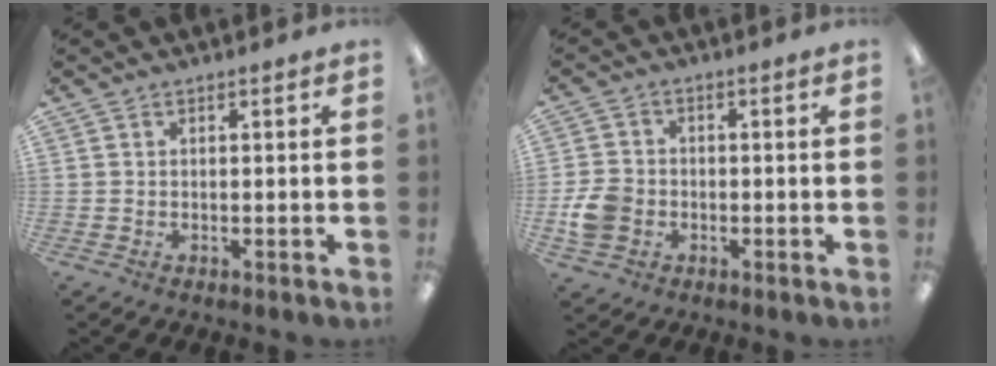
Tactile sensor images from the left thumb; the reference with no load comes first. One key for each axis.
{"total": 7.0, "fx": -1.9, "fy": 5.7, "fz": 3.5, "tx": -0.069, "ty": 0.012, "tz": -0.034}